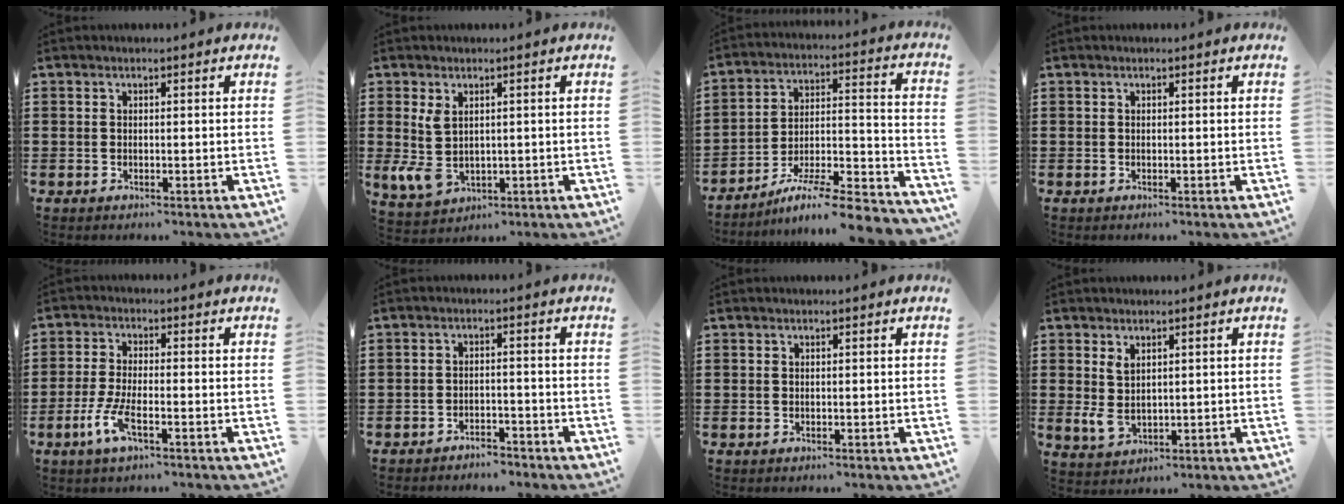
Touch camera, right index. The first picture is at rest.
{"total": 4.7, "force": [0.7, 3.0, 3.6], "torque": [-0.101, -0.007, 0.008]}
{"total": 9.0, "force": [-7.5, 0.2, 4.9], "torque": [-0.075, 0.000, -0.151]}
{"total": 0.0}
{"total": 5.3, "force": [-2.6, 1.3, 4.4], "torque": [-0.106, -0.014, -0.055]}
{"total": 2.6, "force": [-2.6, 0.2, 0.1], "torque": [-0.010, 0.001, -0.054]}
{"total": 0.0}
{"total": 3.0, "force": [0.7, 1.8, 2.3], "torque": [-0.048, 0.001, 0.015]}